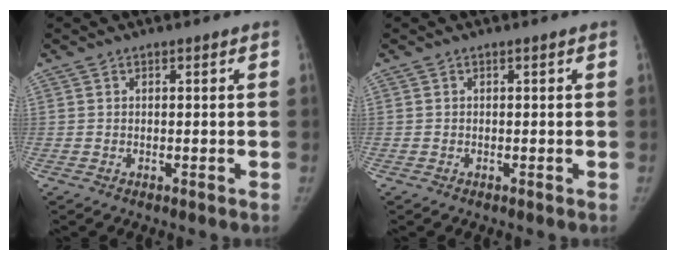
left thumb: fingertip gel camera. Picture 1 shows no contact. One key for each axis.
{"total": 0.0}